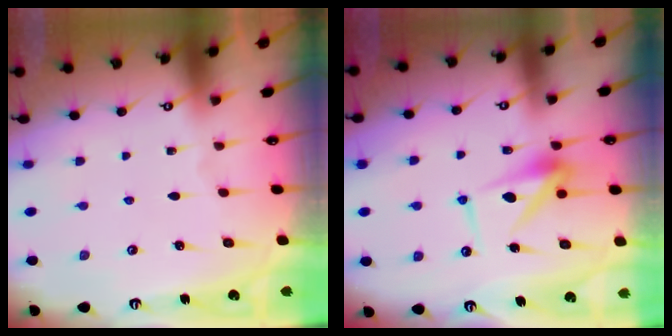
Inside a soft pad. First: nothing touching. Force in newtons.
{"total": 10.0, "press": 10.0, "slide": 0.2}